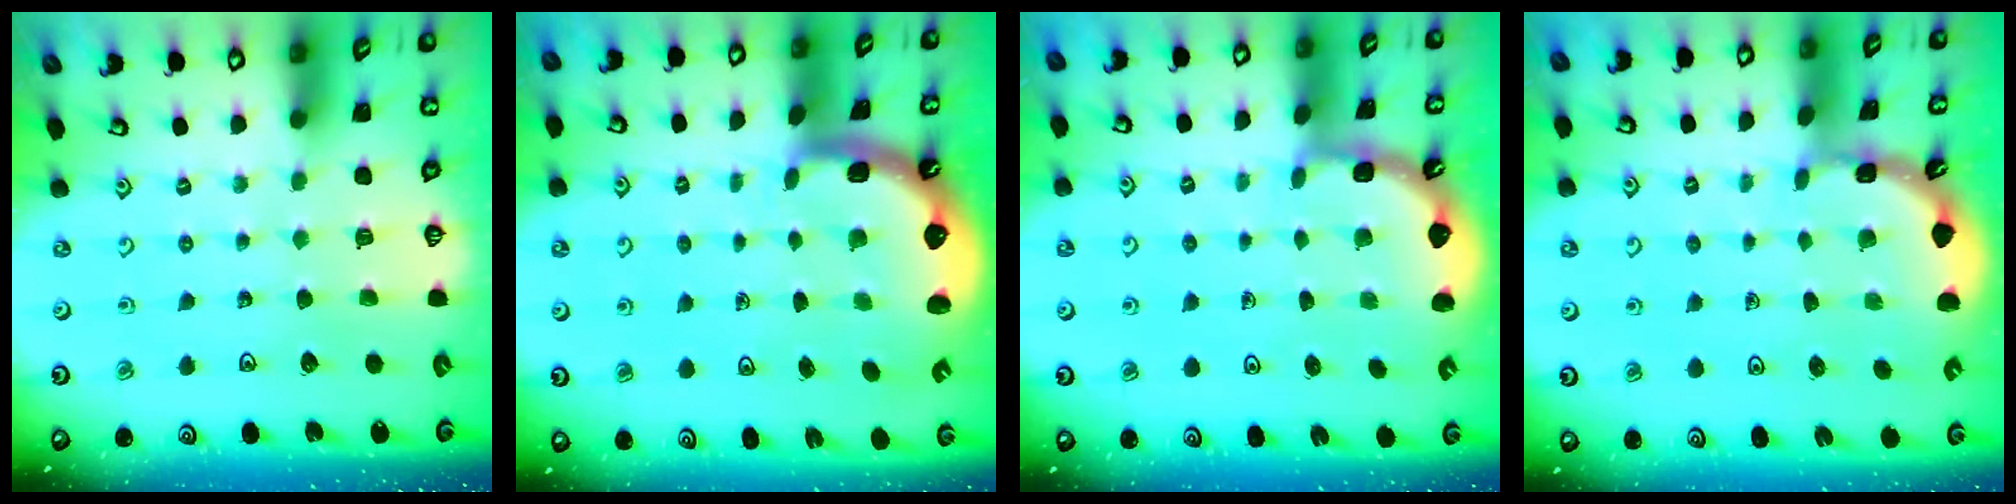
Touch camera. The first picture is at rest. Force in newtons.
{"total": 3.4, "press": 2.6, "slide": 2.3}
{"total": 2.1, "press": 2.1, "slide": 0.2}
{"total": 1.6, "press": 1.6, "slide": 0.1}